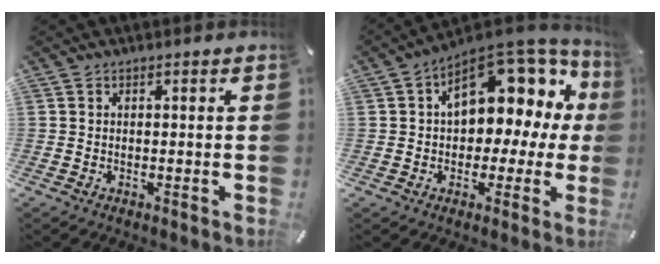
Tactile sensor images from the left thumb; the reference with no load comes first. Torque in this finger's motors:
{"motor_torque": [2.22, 2.23, 0.55, 0.06, 0.49]}